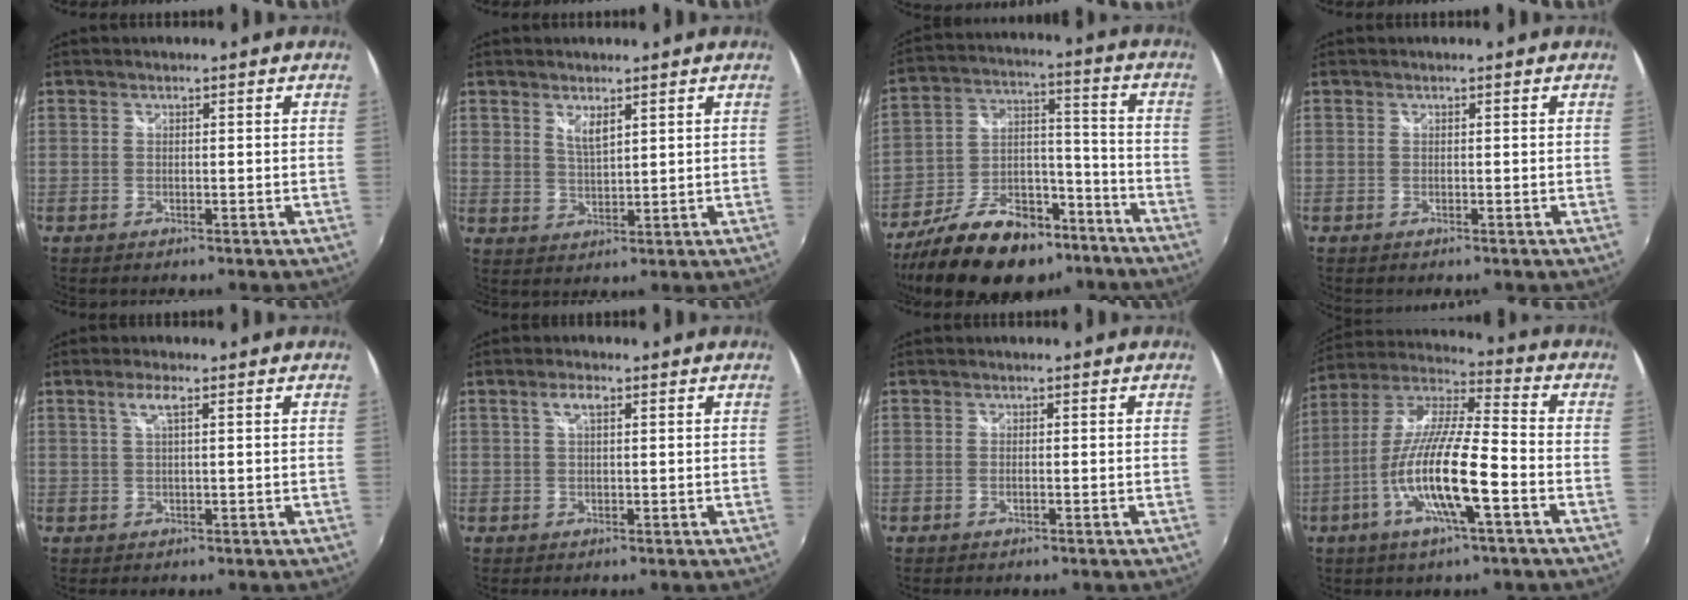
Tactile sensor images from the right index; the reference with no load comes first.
{"total": 3.4, "force": [2.1, 1.3, 2.3], "torque": [-0.039, -0.006, 0.037]}
{"total": 22.5, "force": [-15.4, 11.5, 11.7], "torque": [-0.229, 0.022, -0.236]}
{"total": 0.0}
{"total": 2.5, "force": [1.0, 0.1, 2.3], "torque": [-0.045, 0.004, 0.018]}
{"total": 2.5, "force": [1.0, 0.9, 2.1], "torque": [-0.040, 0.006, 0.016]}
{"total": 0.8, "force": [-0.3, 0.0, 0.7], "torque": [-0.014, 0.000, -0.006]}
{"total": 16.7, "force": [-6.0, 2.5, 15.4], "torque": [-0.299, -0.015, -0.119]}